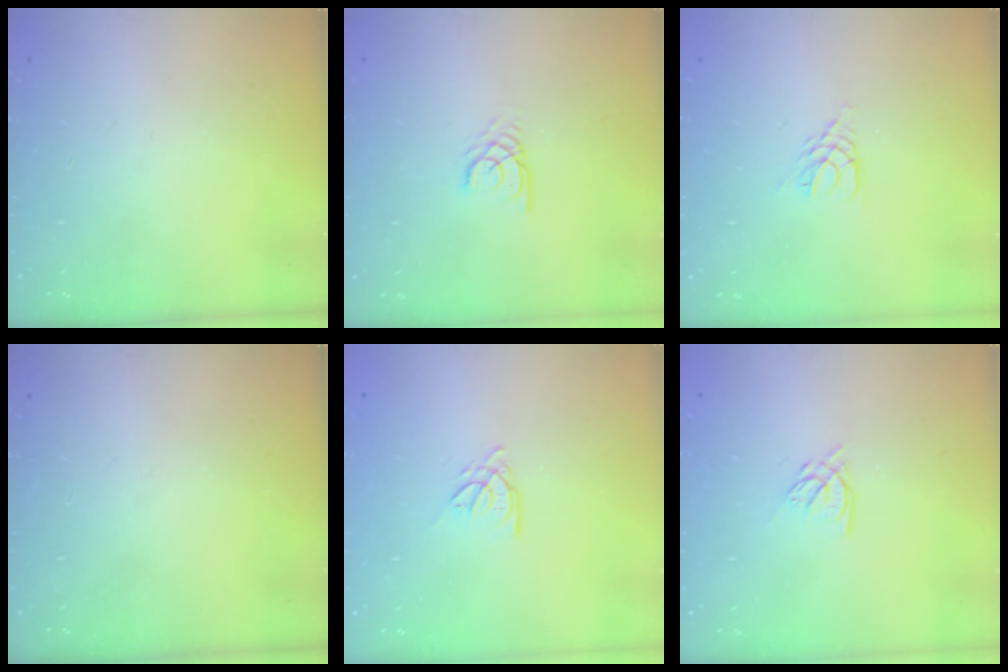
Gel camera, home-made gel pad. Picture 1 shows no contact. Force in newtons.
{"total": 2.1, "press": 2.1, "slide": 0.0}
{"total": 3.0, "press": 2.9, "slide": 0.4}
{"total": 0.0}
{"total": 3.5, "press": 3.5, "slide": 0.3}
{"total": 4.2, "press": 4.1, "slide": 0.4}